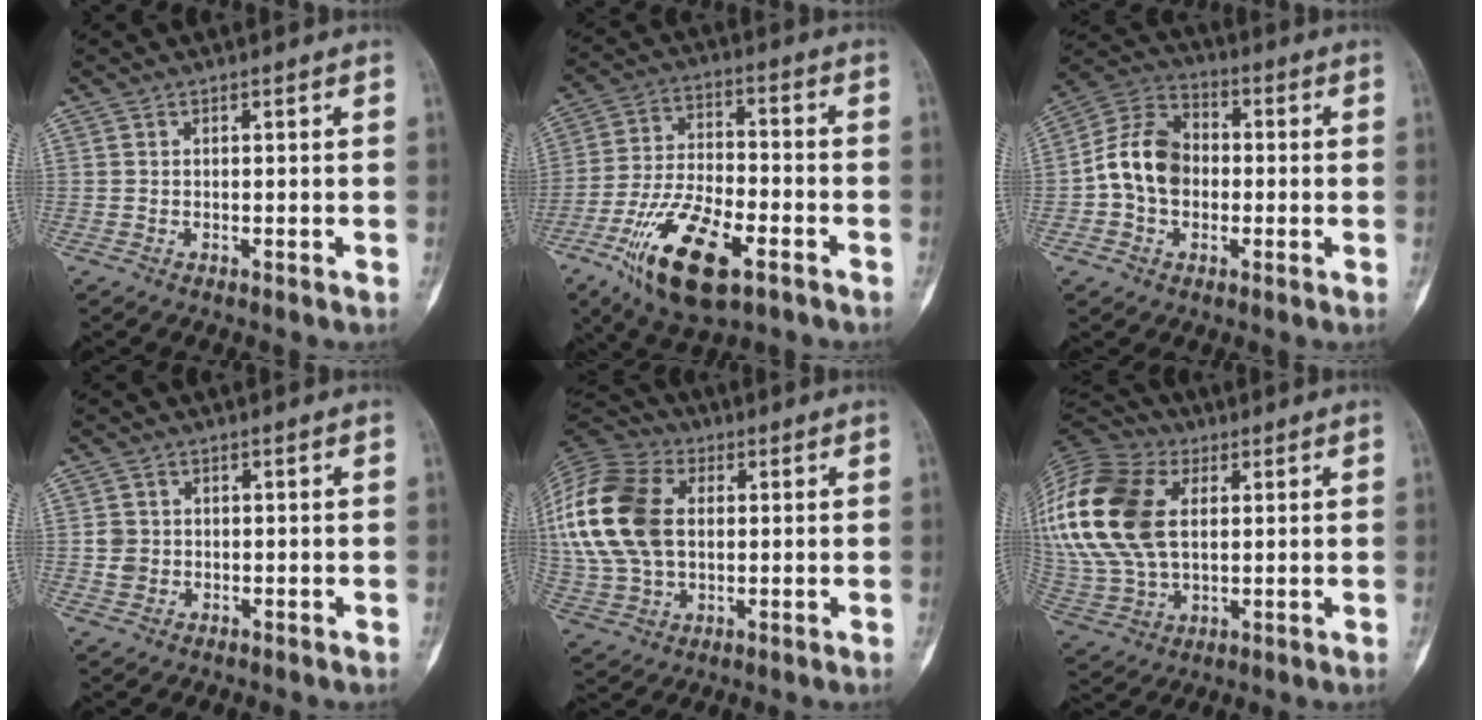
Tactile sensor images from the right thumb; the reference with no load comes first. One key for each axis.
{"total": 17.5, "fx": -8.5, "fy": 7.3, "fz": 13.5, "tx": -0.249, "ty": 0.029, "tz": -0.147}
{"total": 11.6, "fx": -0.9, "fy": 8.8, "fz": 7.4, "tx": -0.121, "ty": 0.035, "tz": -0.028}
{"total": 2.8, "fx": -0.1, "fy": 2.5, "fz": 1.1, "tx": -0.007, "ty": 0.005, "tz": 0.000}
{"total": 22.8, "fx": 3.3, "fy": 15.5, "fz": 16.4, "tx": -0.367, "ty": 0.012, "tz": 0.062}
{"total": 28.6, "fx": 6.6, "fy": 18.6, "fz": 20.7, "tx": -0.494, "ty": 0.028, "tz": 0.132}